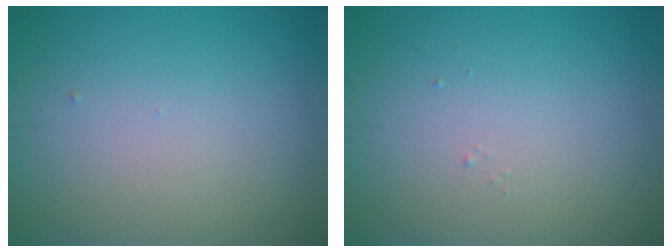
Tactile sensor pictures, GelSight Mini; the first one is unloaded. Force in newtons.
{"total": 0.0}